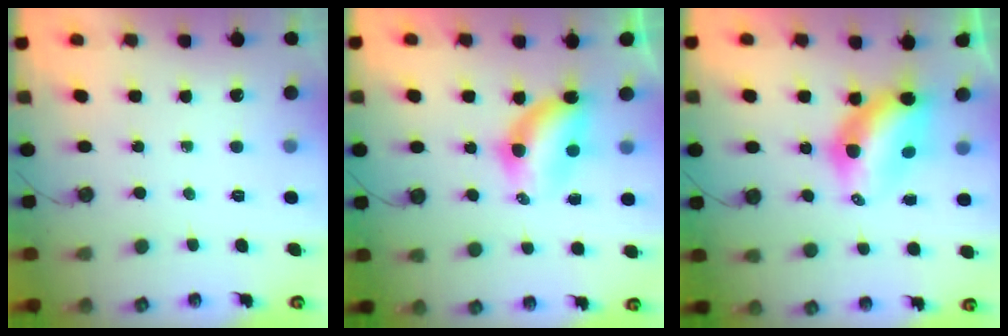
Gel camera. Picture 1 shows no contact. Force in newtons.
{"total": 7.6, "press": 6.7, "slide": 3.6}
{"total": 7.0, "press": 7.0, "slide": 0.6}